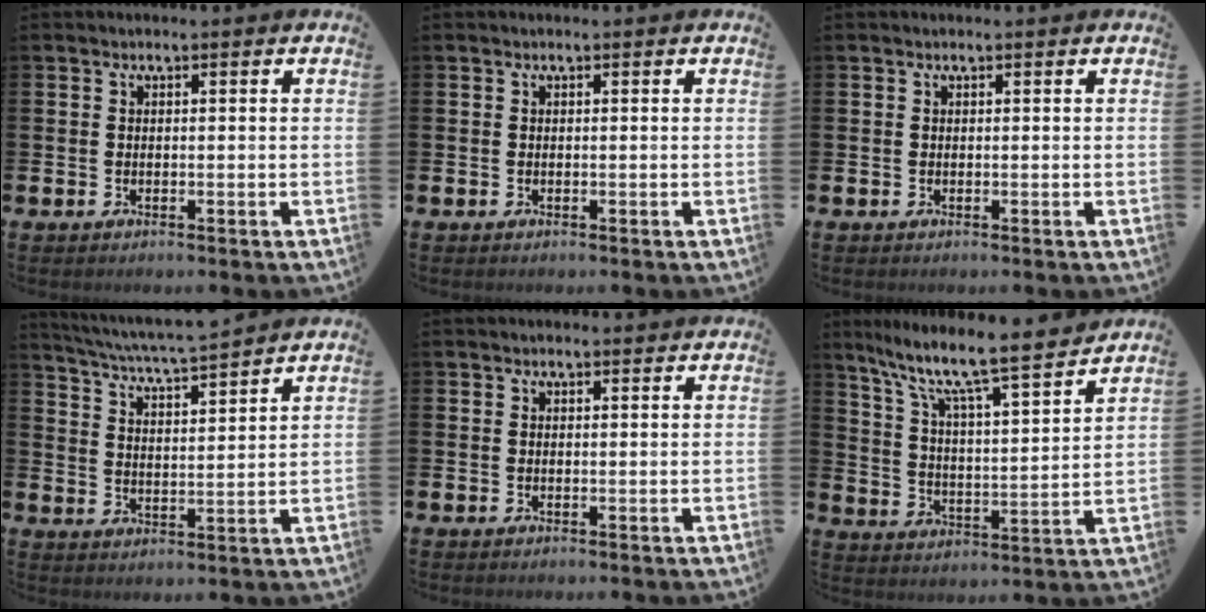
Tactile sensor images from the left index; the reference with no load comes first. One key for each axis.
{"total": 0.0}
{"total": 0.0}
{"total": 5.8, "fx": 5.6, "fy": -0.2, "fz": 1.5, "tx": -0.052, "ty": -0.039, "tz": 0.096}
{"total": 0.7, "fx": 0.7, "fy": 0.1, "fz": 0.3, "tx": 0.005, "ty": -0.001, "tz": 0.010}
{"total": 9.5, "fx": 8.2, "fy": 0.7, "fz": 4.6, "tx": -0.112, "ty": -0.065, "tz": 0.131}